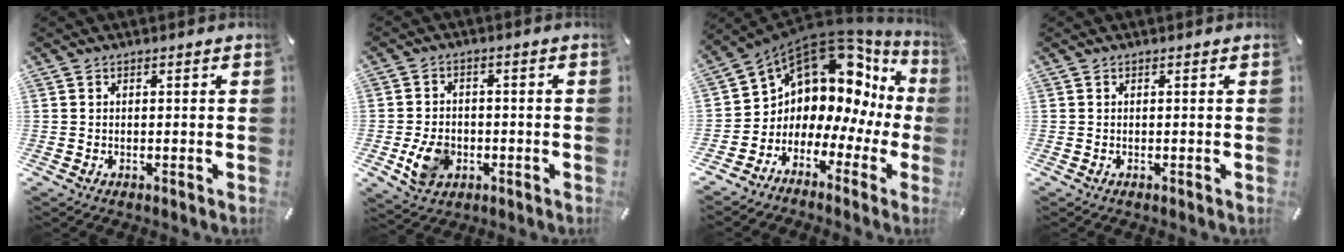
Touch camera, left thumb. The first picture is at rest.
{"total": 8.0, "force": [-2.2, 6.2, 4.6], "torque": [-0.083, 0.005, -0.038]}
{"total": 10.4, "force": [6.5, 7.0, 4.1], "torque": [-0.076, -0.076, 0.119]}
{"total": 0.0}